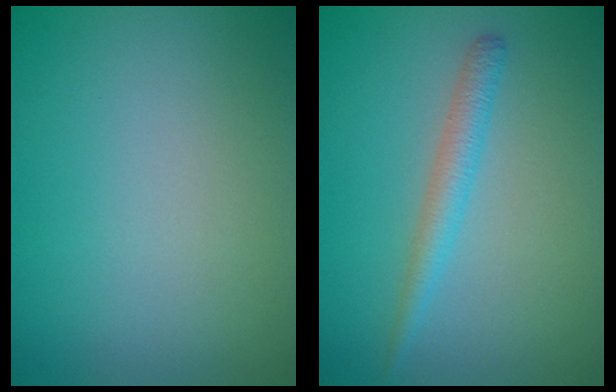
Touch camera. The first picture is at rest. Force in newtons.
{"total": 2.2, "press": 2.2, "slide": 0.2}